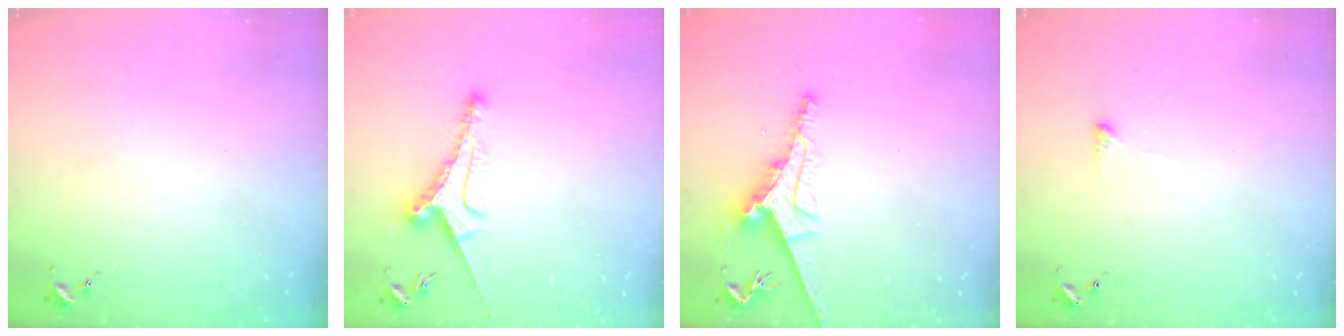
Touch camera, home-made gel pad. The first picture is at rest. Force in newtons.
{"total": 8.6, "press": 8.6, "slide": 0.2}
{"total": 9.2, "press": 9.2, "slide": 0.3}
{"total": 4.2, "press": 4.1, "slide": 1.0}